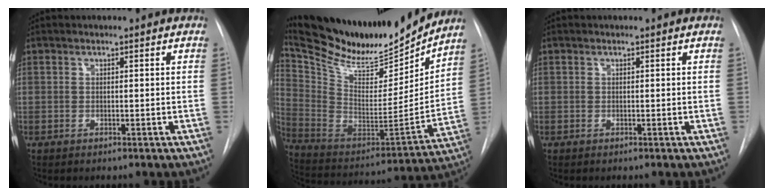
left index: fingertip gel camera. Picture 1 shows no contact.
{"total": 23.5, "force": [21.3, 4.7, 8.7], "torque": [-0.164, -0.043, 0.344]}
{"total": 0.0}